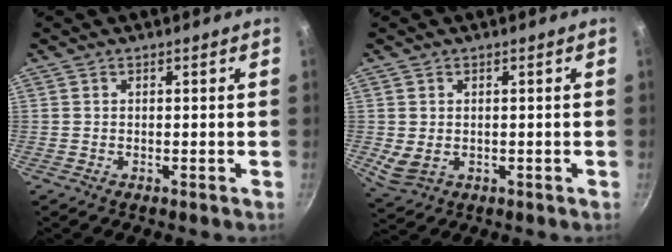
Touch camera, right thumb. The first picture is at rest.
{"total": 4.0, "force": [0.0, 3.0, 2.6], "torque": [-0.048, -0.009, 0.011]}